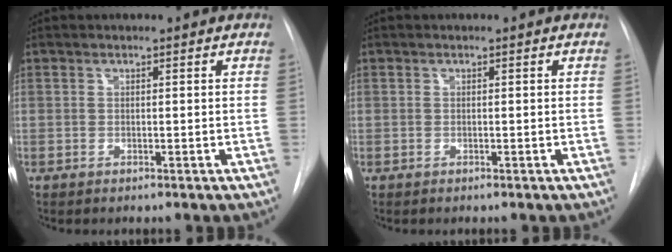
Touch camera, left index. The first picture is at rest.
{"total": 0.0}